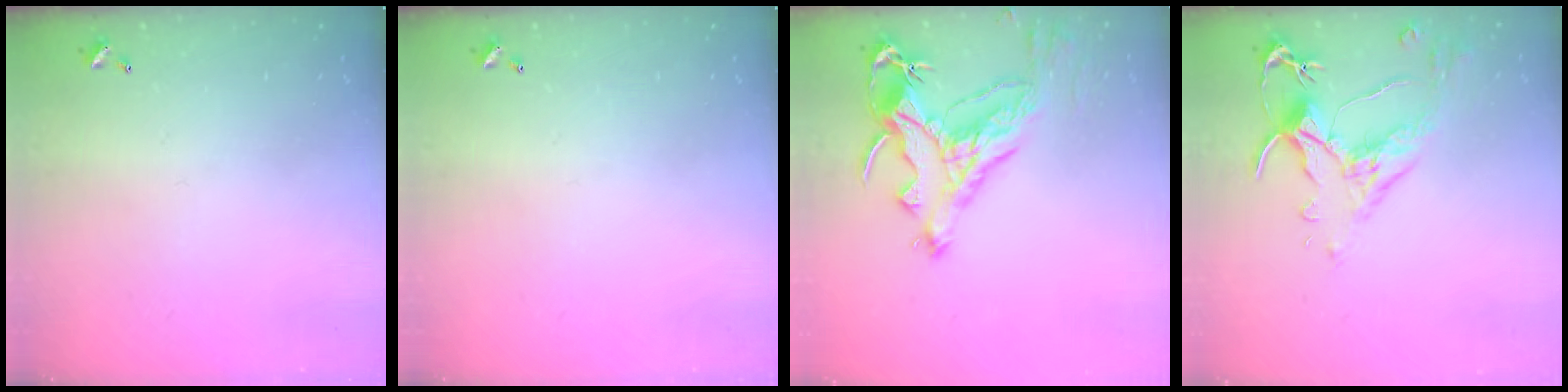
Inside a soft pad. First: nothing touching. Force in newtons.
{"total": 0.0}
{"total": 5.8, "press": 5.5, "slide": 1.6}
{"total": 2.6, "press": 2.2, "slide": 1.3}